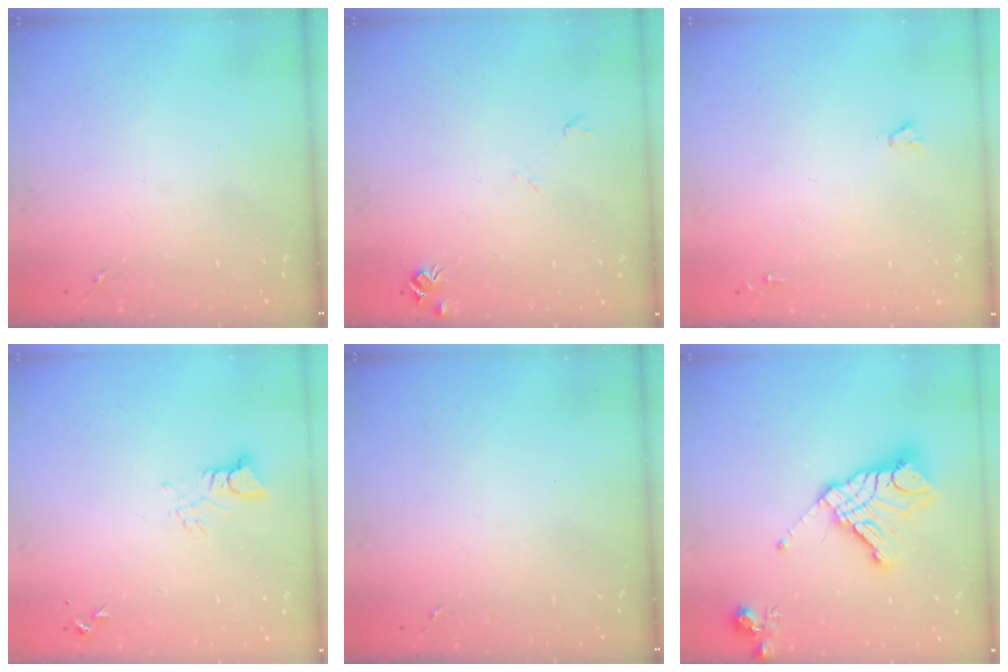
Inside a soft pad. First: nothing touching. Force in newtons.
{"total": 5.5, "press": 5.5, "slide": 0.7}
{"total": 1.6, "press": 1.6, "slide": 0.1}
{"total": 3.5, "press": 3.5, "slide": 0.2}
{"total": 0.0}
{"total": 18.0, "press": 17.9, "slide": 1.9}